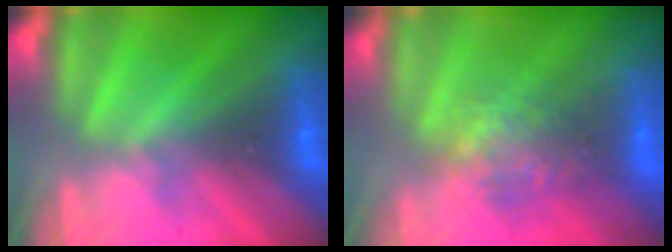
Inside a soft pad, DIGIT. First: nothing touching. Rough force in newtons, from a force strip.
{"total": 8.4}